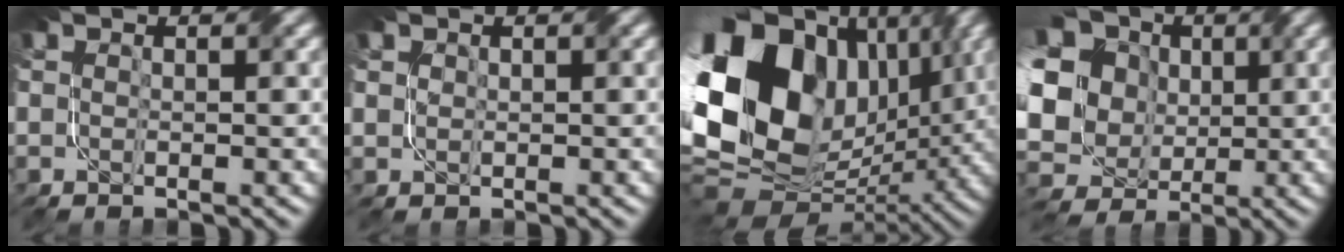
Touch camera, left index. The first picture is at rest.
{"total": 0.5, "force": [0.2, 0.5, 0.1], "torque": [-0.010, -0.002, 0.010]}
{"total": 18.6, "force": [2.0, 13.1, 13.0], "torque": [-0.307, 0.005, 0.032]}
{"total": 17.9, "force": [1.6, 15.3, 9.1], "torque": [-0.237, 0.030, -0.008]}